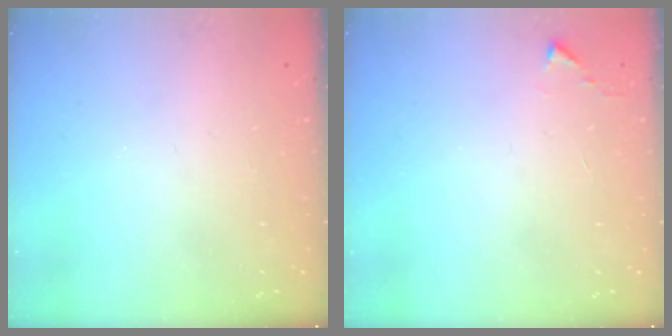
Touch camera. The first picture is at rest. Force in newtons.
{"total": 2.7, "press": 2.7, "slide": 0.5}